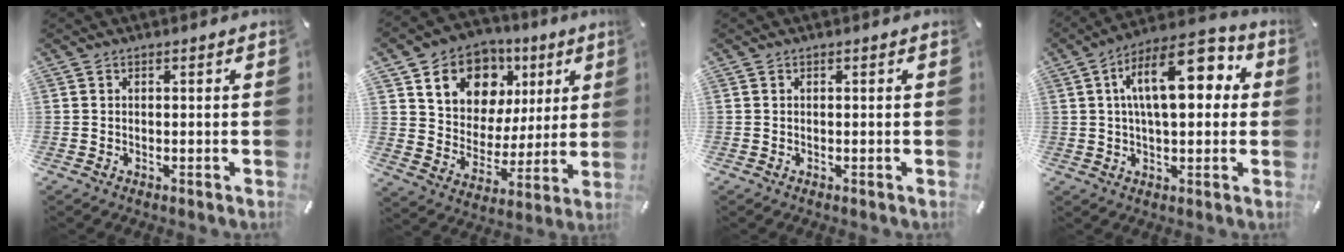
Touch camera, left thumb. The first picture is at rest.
{"total": 13.9, "force": [6.4, 11.5, 4.5], "torque": [-0.073, -0.036, 0.123]}
{"total": 0.0}
{"total": 16.0, "force": [4.1, 7.4, 13.6], "torque": [-0.203, 0.002, 0.068]}